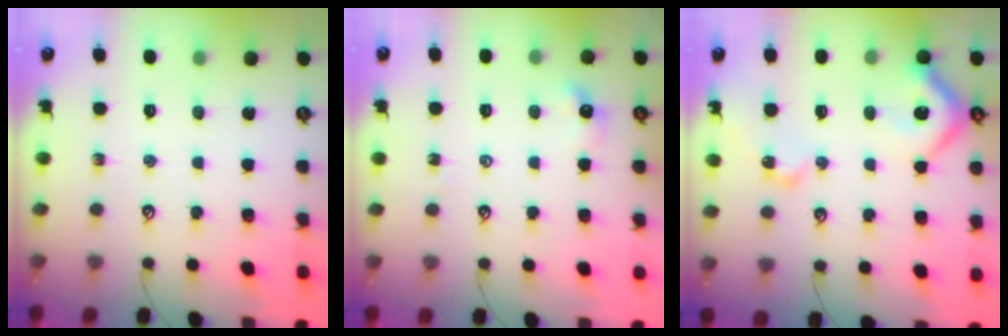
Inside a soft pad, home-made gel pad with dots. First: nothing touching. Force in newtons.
{"total": 5.4, "press": 5.3, "slide": 0.7}
{"total": 11.9, "press": 11.8, "slide": 1.5}